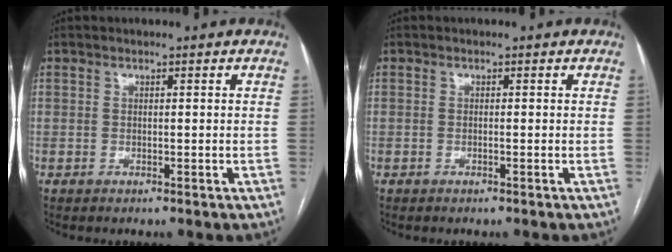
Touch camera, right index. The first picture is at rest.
{"total": 0.0}